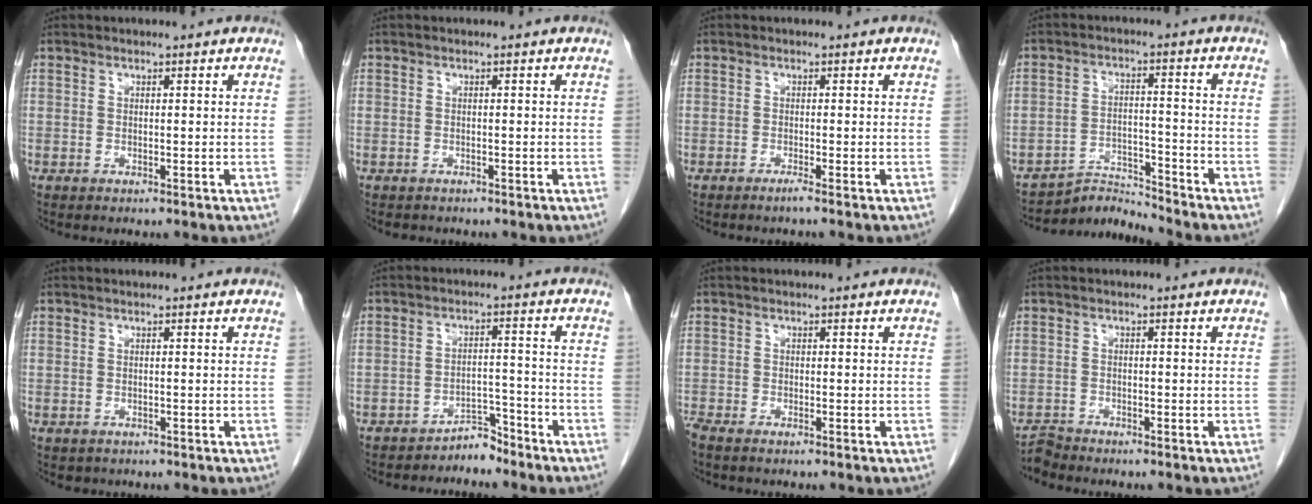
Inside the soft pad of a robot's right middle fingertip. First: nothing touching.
{"total": 1.4, "force": [-1.2, 0.6, 0.2], "torque": [-0.008, -0.001, -0.016]}
{"total": 0.9, "force": [-0.6, -0.3, 0.5], "torque": [-0.007, 0.001, -0.012]}
{"total": 5.5, "force": [-4.9, -1.3, -1.9], "torque": [0.030, 0.004, -0.084]}
{"total": 0.8, "force": [-0.5, 0.6, 0.0], "torque": [-0.008, 0.002, -0.002]}
{"total": 3.4, "force": [-3.3, 0.9, 0.2], "torque": [0.005, 0.000, -0.054]}
{"total": 2.0, "force": [-1.7, 0.4, 1.0], "torque": [-0.021, -0.005, -0.029]}
{"total": 1.8, "force": [-1.8, -0.1, -0.3], "torque": [0.007, -0.010, -0.032]}